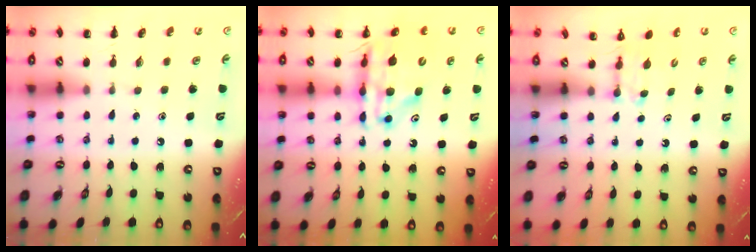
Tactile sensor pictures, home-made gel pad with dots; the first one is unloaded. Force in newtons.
{"total": 16.4, "press": 15.9, "slide": 4.1}
{"total": 2.6, "press": 2.4, "slide": 1.0}